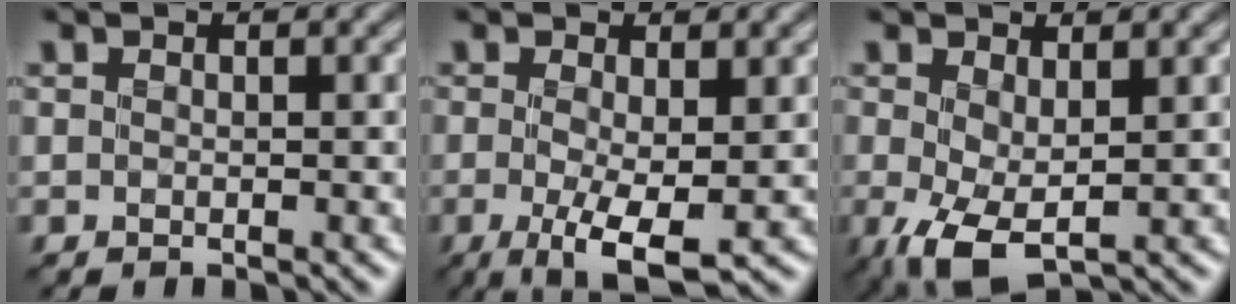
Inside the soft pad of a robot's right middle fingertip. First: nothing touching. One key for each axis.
{"total": 4.6, "fx": -0.9, "fy": 1.0, "fz": 4.4, "tx": -0.081, "ty": -0.016, "tz": -0.016}
{"total": 4.3, "fx": -0.6, "fy": 1.9, "fz": 3.7, "tx": -0.090, "ty": -0.007, "tz": -0.011}